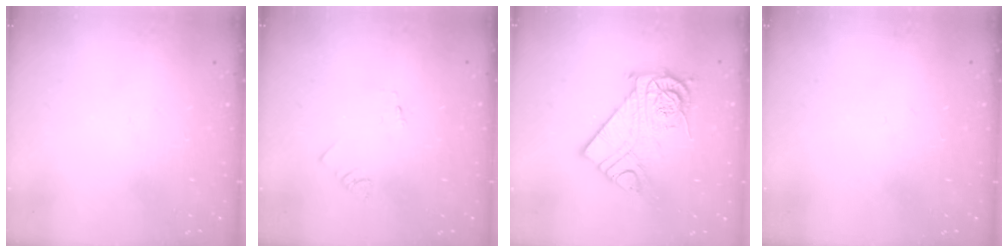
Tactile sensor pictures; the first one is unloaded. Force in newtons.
{"total": 1.3, "press": 1.2, "slide": 0.1}
{"total": 14.0, "press": 13.9, "slide": 1.4}
{"total": 0.7, "press": 0.6, "slide": 0.1}